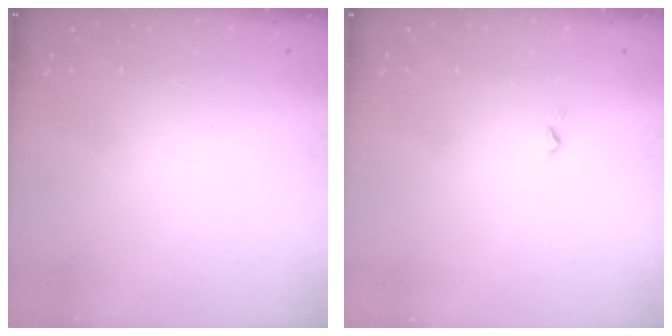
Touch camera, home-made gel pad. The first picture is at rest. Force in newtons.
{"total": 2.7, "press": 2.6, "slide": 0.4}